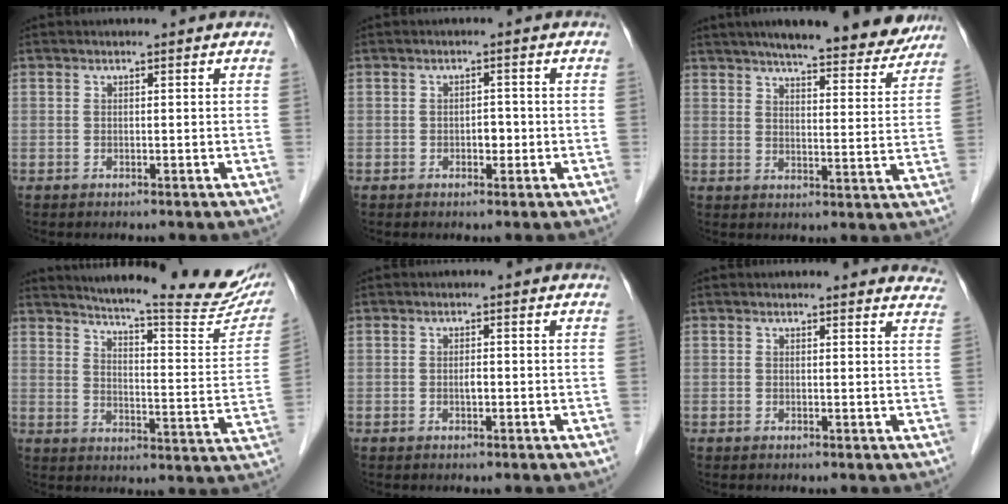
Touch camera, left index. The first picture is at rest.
{"total": 1.8, "force": [-0.5, 1.1, 1.3], "torque": [-0.016, 0.004, -0.008]}
{"total": 19.2, "force": [16.6, 3.3, 9.1], "torque": [-0.124, 0.006, 0.211]}
{"total": 23.8, "force": [21.1, 2.0, 10.9], "torque": [-0.154, -0.071, 0.256]}
{"total": 1.0, "force": [-0.2, 0.4, 0.9], "torque": [-0.017, 0.001, -0.005]}
{"total": 7.4, "force": [7.1, 1.7, 0.8], "torque": [0.023, -0.008, 0.046]}